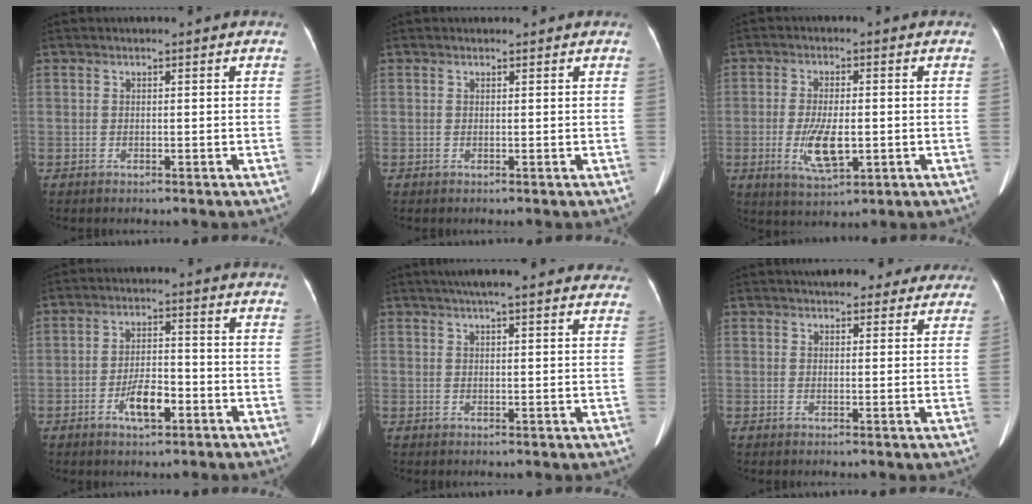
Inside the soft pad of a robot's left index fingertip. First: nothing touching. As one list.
[{"total": 0.6, "force": [0.5, 0.2, 0.0], "torque": [-0.006, 0.004, 0.008]}, {"total": 7.2, "force": [-1.6, 2.5, 6.6], "torque": [-0.132, -0.010, -0.021]}, {"total": 5.6, "force": [-2.6, 2.0, 4.5], "torque": [-0.090, 0.003, -0.044]}, {"total": 18.7, "force": [16.4, 2.6, 8.8], "torque": [-0.118, 0.038, 0.200]}, {"total": 10.8, "force": [9.3, 3.8, 4.1], "torque": [-0.028, 0.022, 0.106]}]